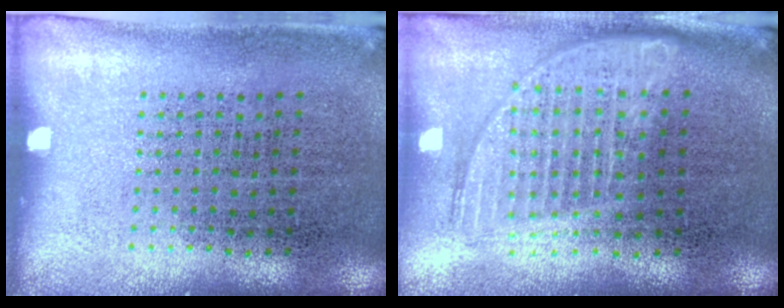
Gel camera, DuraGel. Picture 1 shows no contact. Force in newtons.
{"total": 1.8, "press": 1.5, "slide": 0.9}